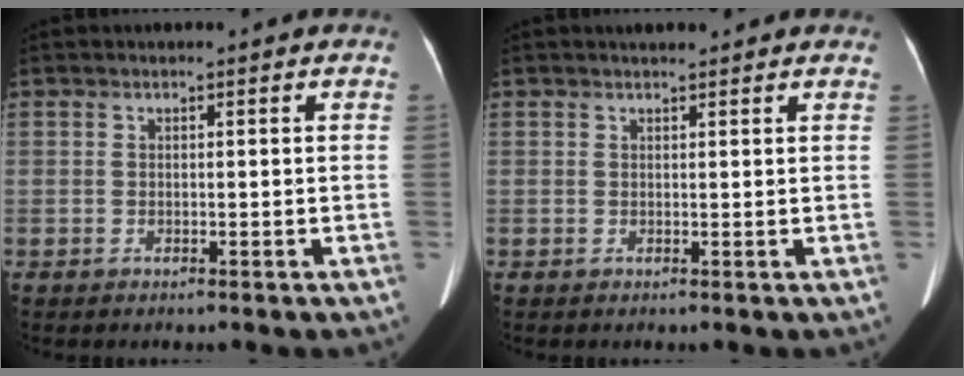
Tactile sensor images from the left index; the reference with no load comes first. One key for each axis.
{"total": 2.3, "fx": 2.0, "fy": 0.5, "fz": 1.0, "tx": -0.012, "ty": 0.016, "tz": 0.029}